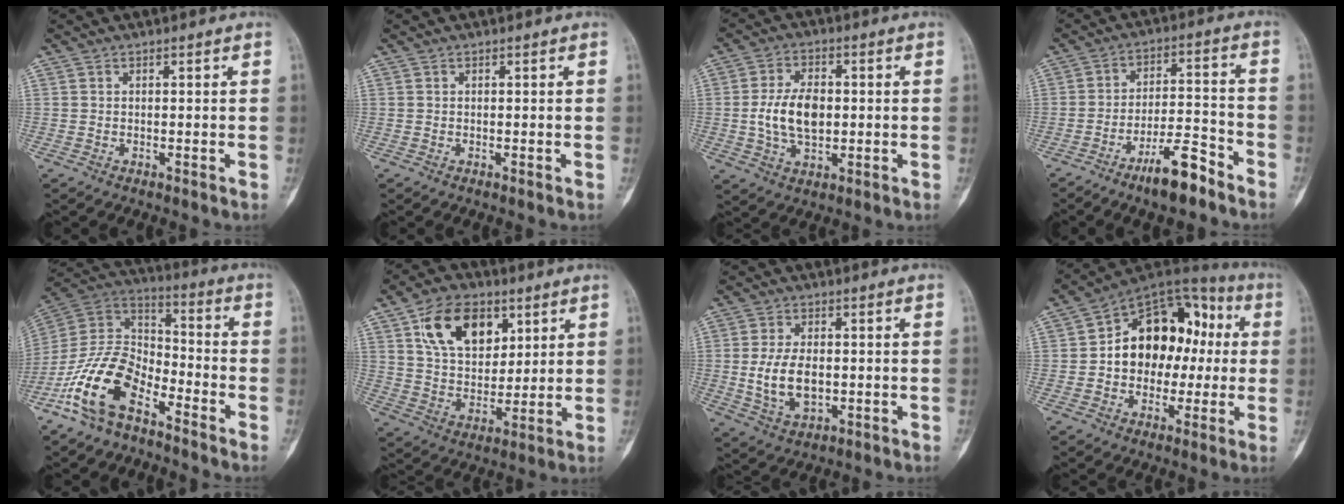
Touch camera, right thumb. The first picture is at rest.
{"total": 0.0}
{"total": 9.6, "force": [-0.1, 5.8, 7.7], "torque": [-0.136, 0.005, 0.000]}
{"total": 9.9, "force": [-7.0, 2.5, 6.5], "torque": [-0.112, 0.057, -0.118]}
{"total": 16.5, "force": [-9.5, 8.4, 10.6], "torque": [-0.199, 0.070, -0.190]}
{"total": 15.4, "force": [6.9, 9.8, 9.7], "torque": [-0.127, -0.025, 0.128]}
{"total": 9.1, "force": [-0.5, 5.5, 7.3], "torque": [-0.132, -0.006, -0.002]}
{"total": 18.0, "force": [0.6, 13.2, 12.2], "torque": [-0.124, 0.048, 0.003]}